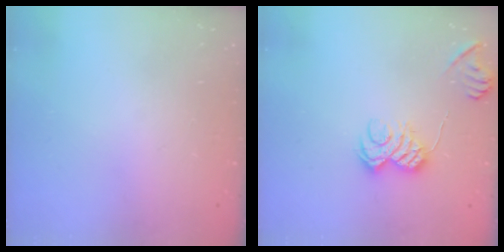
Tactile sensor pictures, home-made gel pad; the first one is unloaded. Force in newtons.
{"total": 8.4, "press": 8.3, "slide": 1.2}